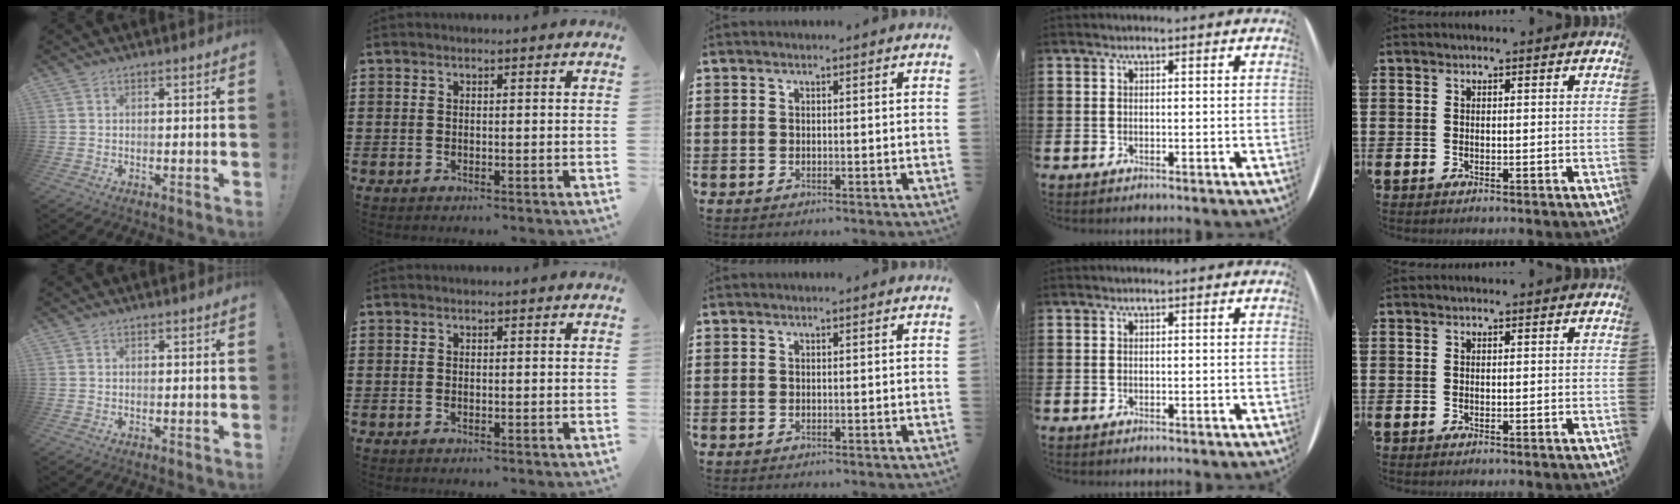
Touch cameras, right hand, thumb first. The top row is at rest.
{}